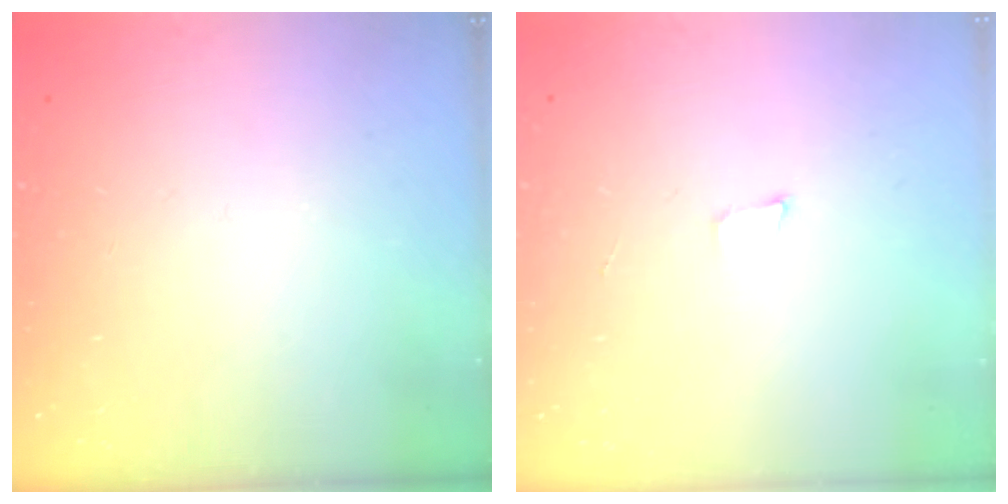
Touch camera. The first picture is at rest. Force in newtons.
{"total": 3.5, "press": 2.3, "slide": 2.6}